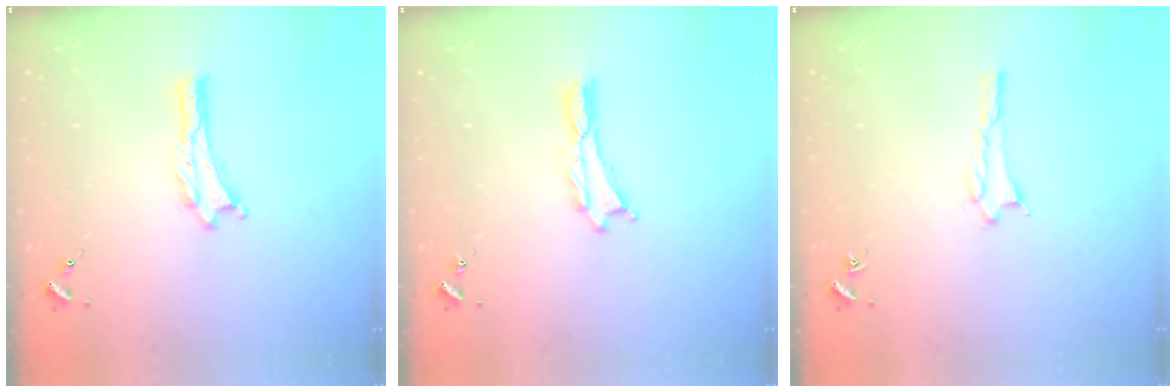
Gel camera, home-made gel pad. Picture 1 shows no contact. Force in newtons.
{"total": 0.0}
{"total": 1.4, "press": 1.4, "slide": 0.2}